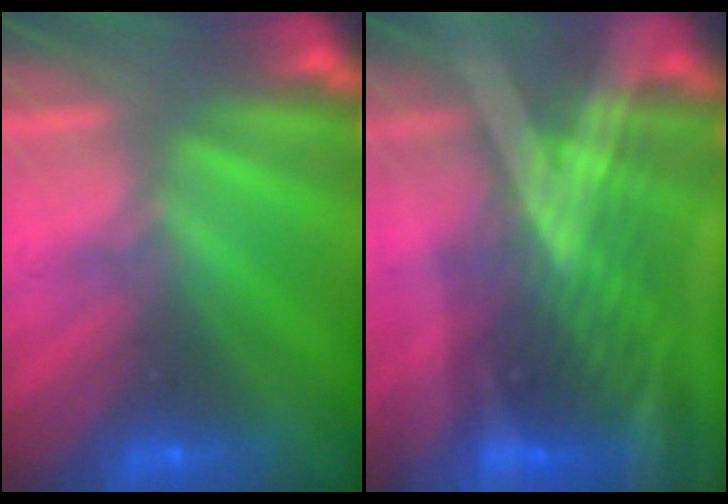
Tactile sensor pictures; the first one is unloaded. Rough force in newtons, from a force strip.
{"total": 2.9}